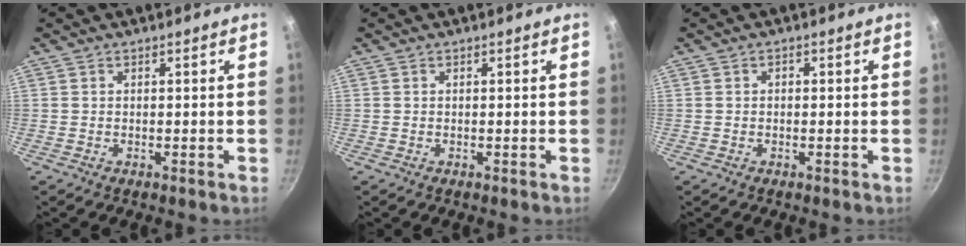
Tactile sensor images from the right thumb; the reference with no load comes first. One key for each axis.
{"total": 0.0}
{"total": 0.7, "fx": 0.0, "fy": 0.5, "fz": 0.4, "tx": -0.008, "ty": 0.007, "tz": 0.000}